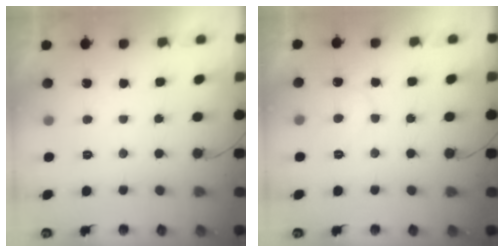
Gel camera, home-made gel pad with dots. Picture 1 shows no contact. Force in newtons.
{"total": 5.2, "press": 5.2, "slide": 0.5}